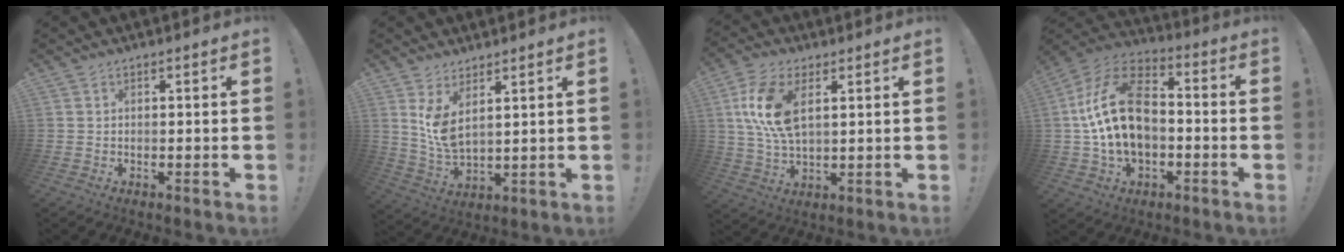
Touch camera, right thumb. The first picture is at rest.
{"total": 7.9, "force": [4.3, 3.2, 5.8], "torque": [-0.115, -0.031, 0.077]}
{"total": 13.0, "force": [4.1, 6.9, 10.2], "torque": [-0.216, -0.008, 0.075]}
{"total": 20.2, "force": [0.0, 13.6, 14.9], "torque": [-0.267, 0.027, 0.007]}